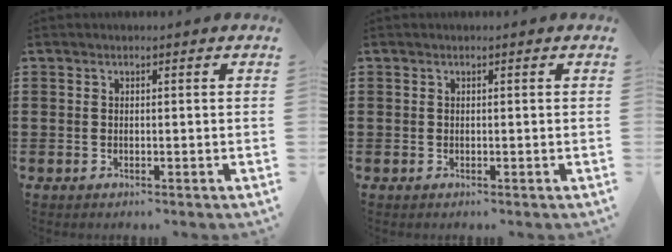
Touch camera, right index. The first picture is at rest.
{"total": 0.0}